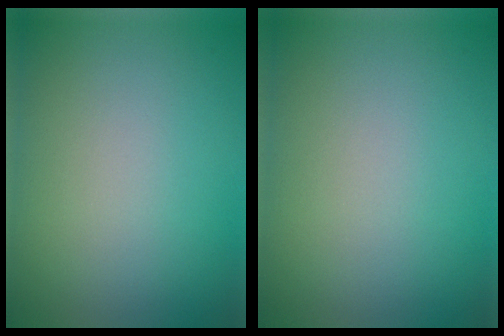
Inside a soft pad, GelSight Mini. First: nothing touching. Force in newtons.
{"total": 0.0}